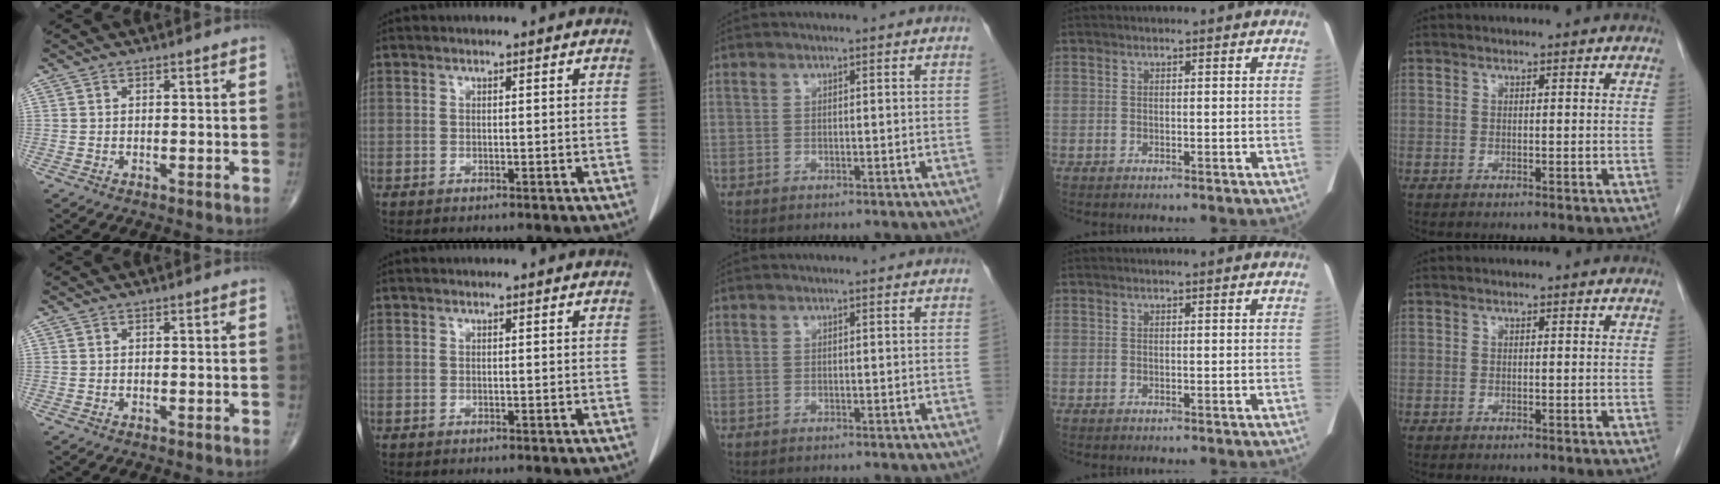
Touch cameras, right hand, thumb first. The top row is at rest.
{}